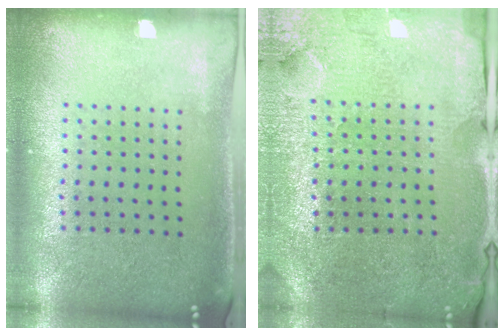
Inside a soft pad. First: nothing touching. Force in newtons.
{"total": 3.8, "press": 3.6, "slide": 1.1}